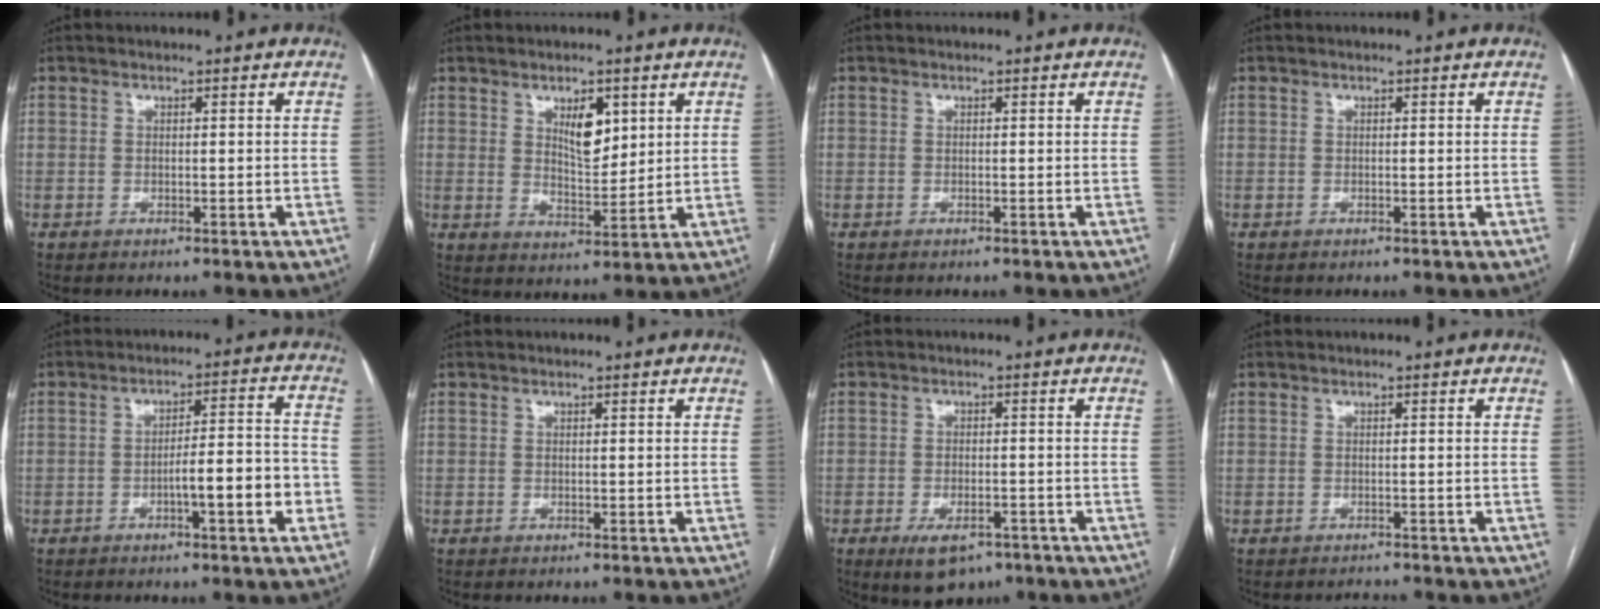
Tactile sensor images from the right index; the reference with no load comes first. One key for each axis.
{"total": 5.9, "fx": 2.6, "fy": 2.4, "fz": 4.7, "tx": -0.081, "ty": -0.003, "tz": 0.051}
{"total": 0.0}
{"total": 0.0}
{"total": 8.4, "fx": -3.2, "fy": 1.0, "fz": 7.8, "tx": -0.113, "ty": 0.019, "tz": -0.044}
{"total": 0.0}
{"total": 6.3, "fx": -3.9, "fy": 3.0, "fz": 3.9, "tx": -0.069, "ty": -0.008, "tz": -0.054}
{"total": 1.1, "fx": -1.1, "fy": 0.2, "fz": 0.0, "tx": -0.001, "ty": -0.004, "tz": -0.010}